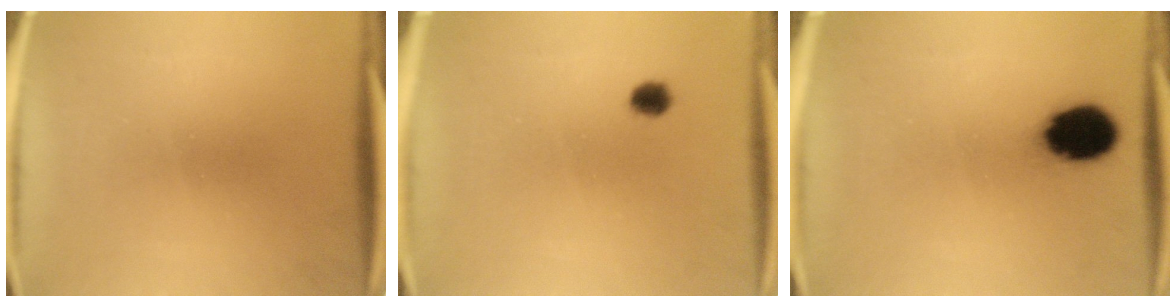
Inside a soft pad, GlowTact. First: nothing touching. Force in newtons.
{"total": 2.4}
{"total": 11.8}